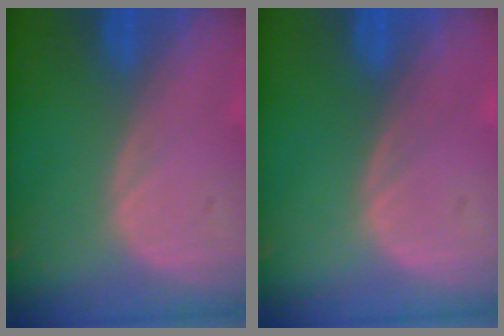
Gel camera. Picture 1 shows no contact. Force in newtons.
{"total": 0.0}